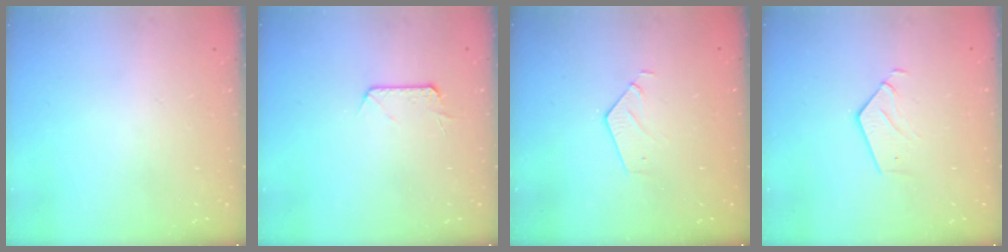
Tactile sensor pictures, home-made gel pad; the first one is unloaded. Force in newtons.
{"total": 6.6, "press": 6.6, "slide": 0.8}
{"total": 3.1, "press": 3.1, "slide": 0.2}
{"total": 3.3, "press": 3.3, "slide": 0.2}